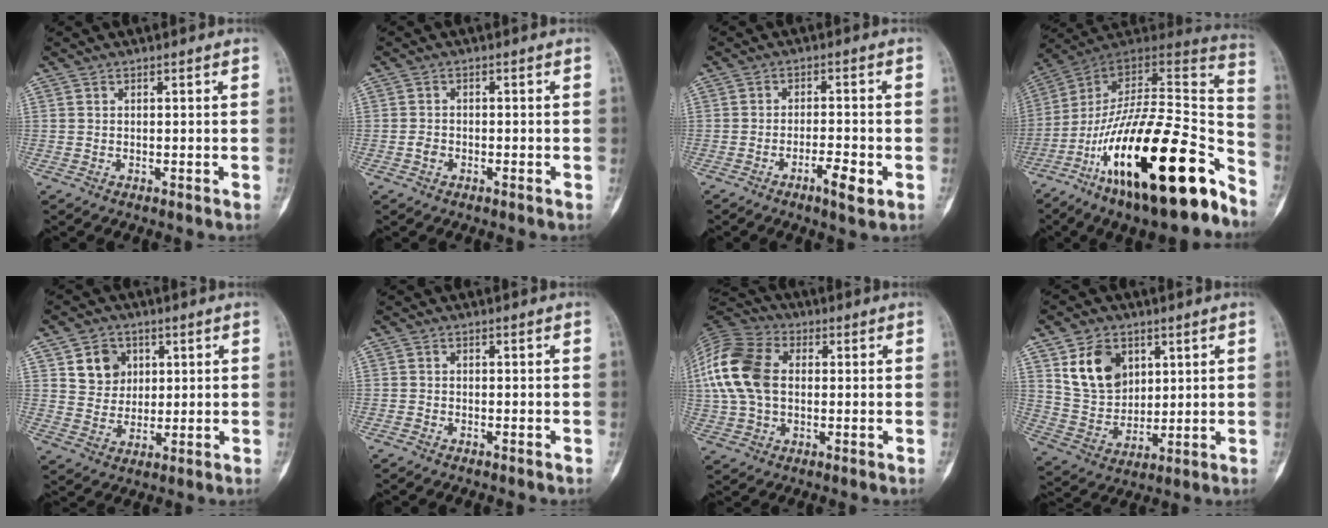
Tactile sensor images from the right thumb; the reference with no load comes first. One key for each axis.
{"total": 1.5, "fx": -0.8, "fy": 1.0, "fz": 0.7, "tx": -0.008, "ty": 0.004, "tz": -0.017}
{"total": 4.9, "fx": -2.3, "fy": 1.1, "fz": 4.2, "tx": -0.071, "ty": 0.009, "tz": -0.038}
{"total": 30.0, "fx": -17.2, "fy": 8.9, "fz": 22.9, "tx": -0.312, "ty": 0.080, "tz": -0.280}
{"total": 7.3, "fx": 2.7, "fy": 6.2, "fz": 2.6, "tx": -0.014, "ty": -0.010, "tz": 0.051}
{"total": 0.5, "fx": -0.5, "fy": 0.2, "fz": 0.0, "tx": -0.004, "ty": -0.001, "tz": -0.015}
{"total": 15.5, "fx": 1.6, "fy": 10.5, "fz": 11.3, "tx": -0.233, "ty": 0.021, "tz": 0.025}
{"total": 11.8, "fx": 4.9, "fy": 8.5, "fz": 6.4, "tx": -0.089, "ty": -0.025, "tz": 0.106}